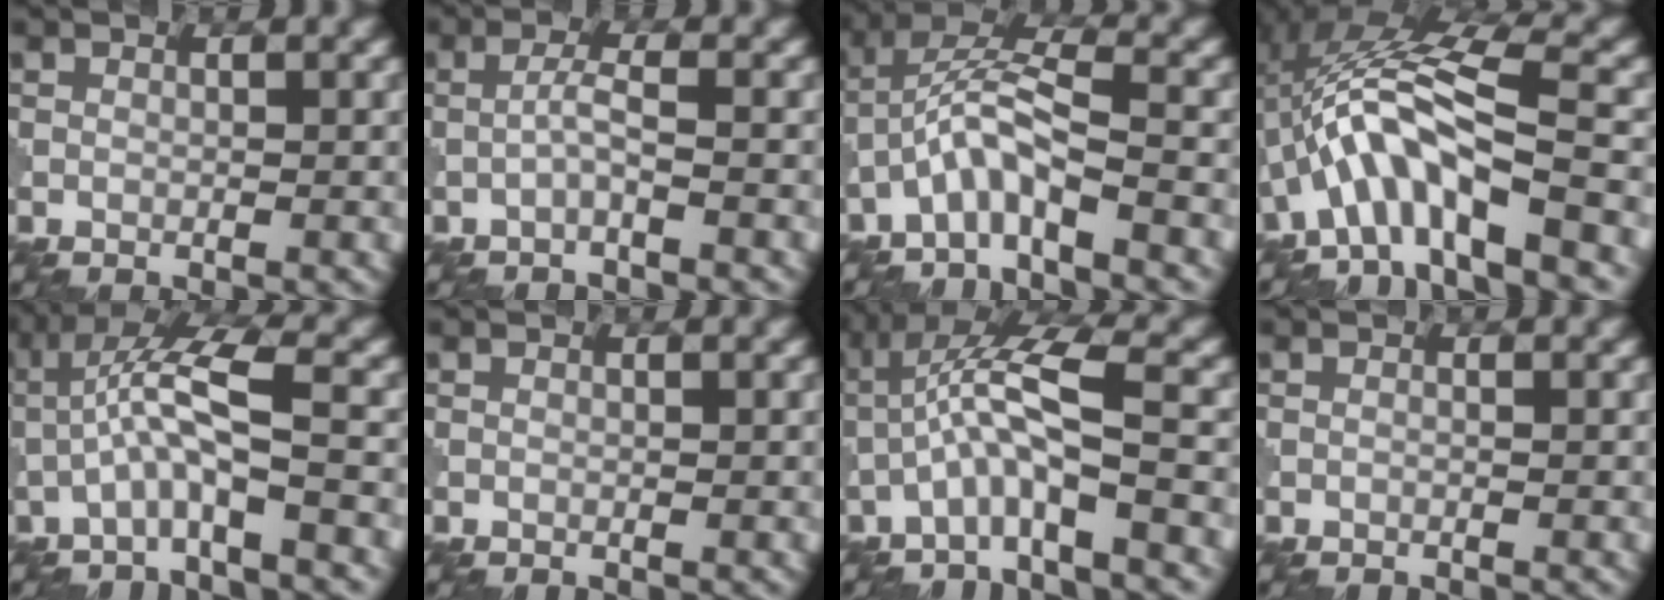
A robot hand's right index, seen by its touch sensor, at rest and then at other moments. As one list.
[{"total": 1.7, "force": [-0.7, 0.1, 1.6], "torque": [-0.035, 0.008, -0.019]}, {"total": 4.7, "force": [-2.6, 0.7, 3.8], "torque": [-0.076, 0.018, -0.059]}, {"total": 7.9, "force": [-2.6, 1.7, 7.3], "torque": [-0.129, 0.022, -0.056]}, {"total": 5.2, "force": [-1.2, 0.8, 5.0], "torque": [-0.103, 0.024, -0.032]}, {"total": 0.0}, {"total": 5.6, "force": [-1.8, 0.9, 5.3], "torque": [-0.109, 0.021, -0.045]}, {"total": 0.0}]